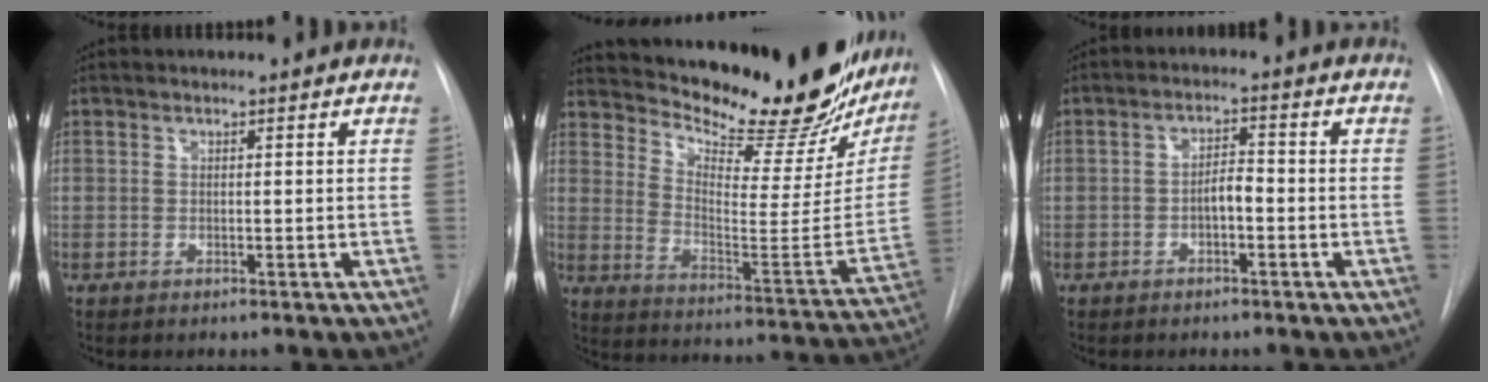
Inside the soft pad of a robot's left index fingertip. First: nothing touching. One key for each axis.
{"total": 28.0, "fx": 24.0, "fy": 7.3, "fz": 12.5, "tx": -0.200, "ty": -0.077, "tz": 0.310}
{"total": 2.9, "fx": -1.1, "fy": 1.0, "fz": 2.5, "tx": -0.039, "ty": 0.006, "tz": -0.019}